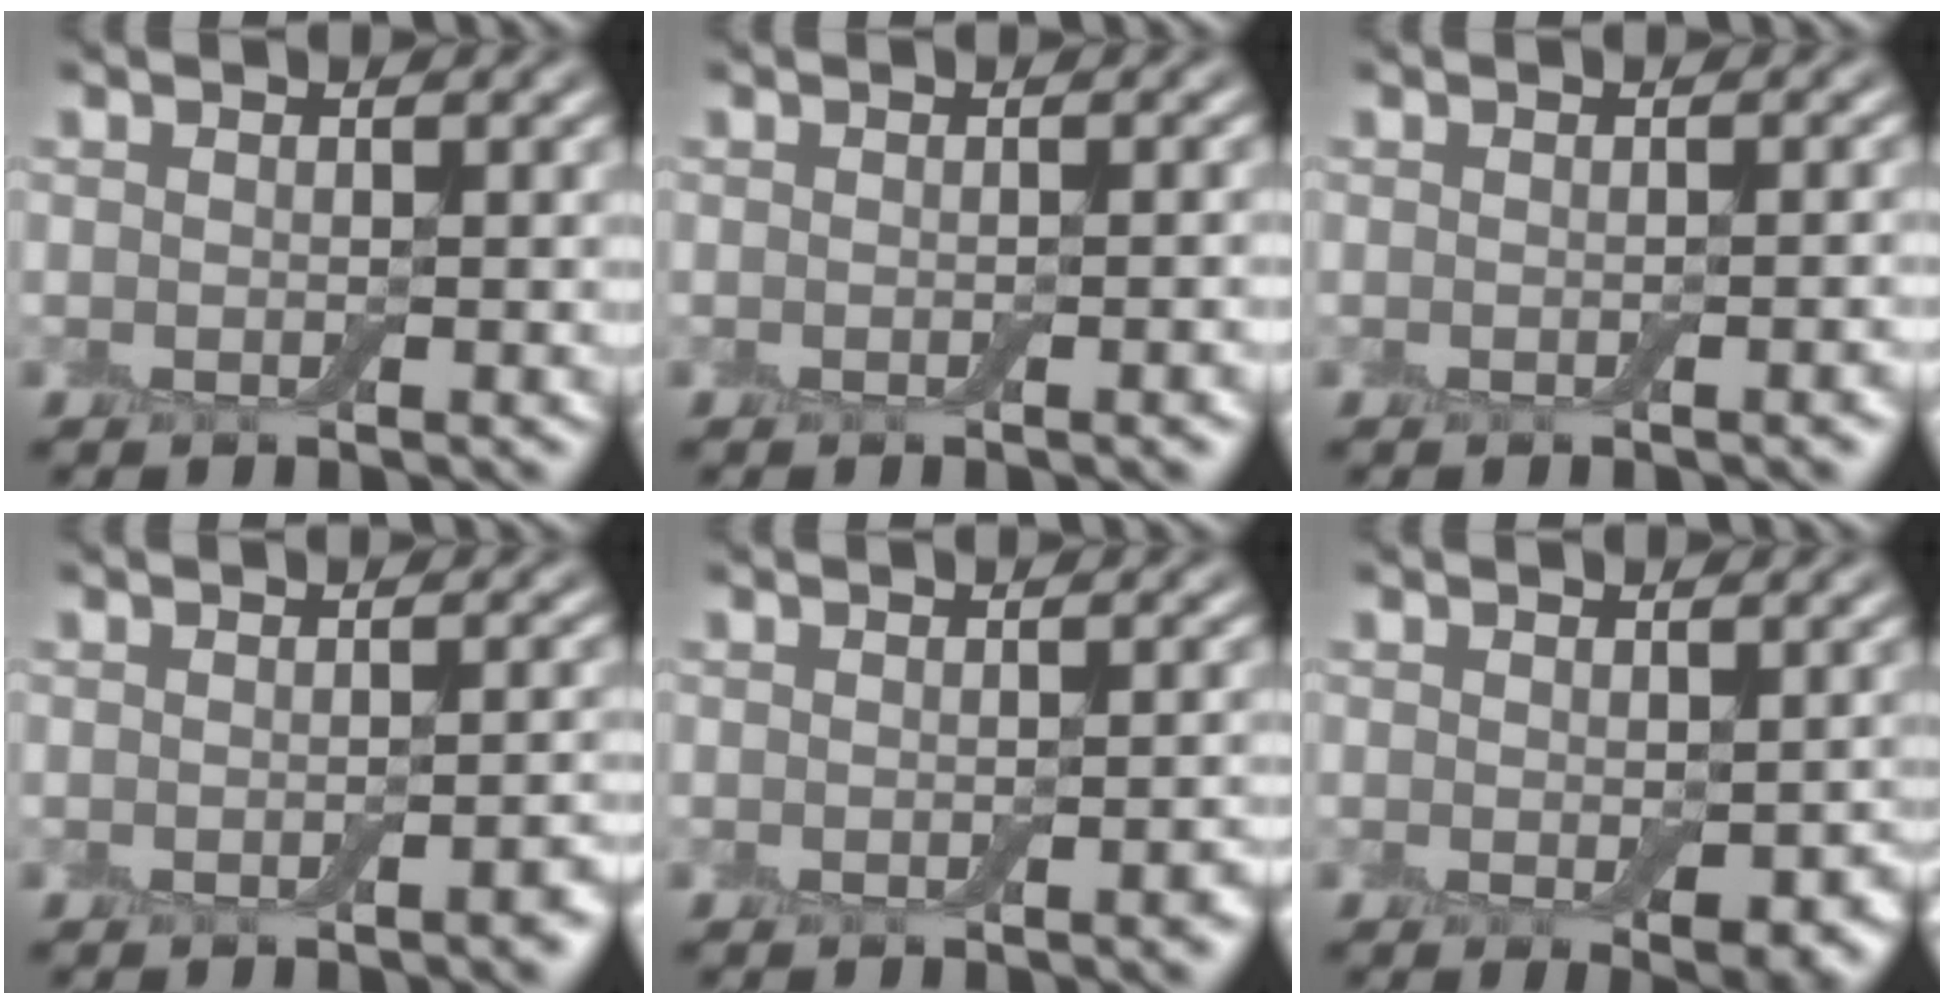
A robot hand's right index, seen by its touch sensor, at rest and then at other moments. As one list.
[{"total": 1.3, "force": [-0.6, 0.1, 1.2], "torque": [-0.012, -0.001, -0.007]}, {"total": 1.4, "force": [-0.6, 0.2, 1.2], "torque": [-0.013, 0.000, -0.006]}, {"total": 1.6, "force": [-0.8, 0.3, 1.3], "torque": [-0.015, 0.002, -0.011]}, {"total": 1.3, "force": [-0.6, 0.2, 1.1], "torque": [-0.014, 0.000, -0.007]}, {"total": 3.3, "force": [-0.9, 1.4, 2.9], "torque": [-0.039, -0.014, -0.004]}]